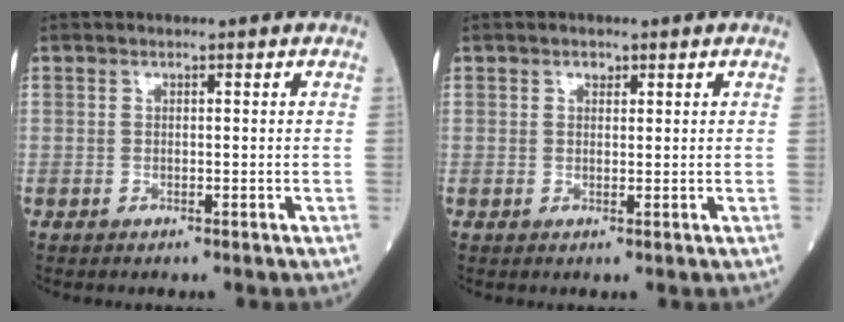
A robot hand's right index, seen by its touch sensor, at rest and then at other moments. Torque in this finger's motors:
{"motor_torque": [0.02, 0.00, 0.00, 0.00]}